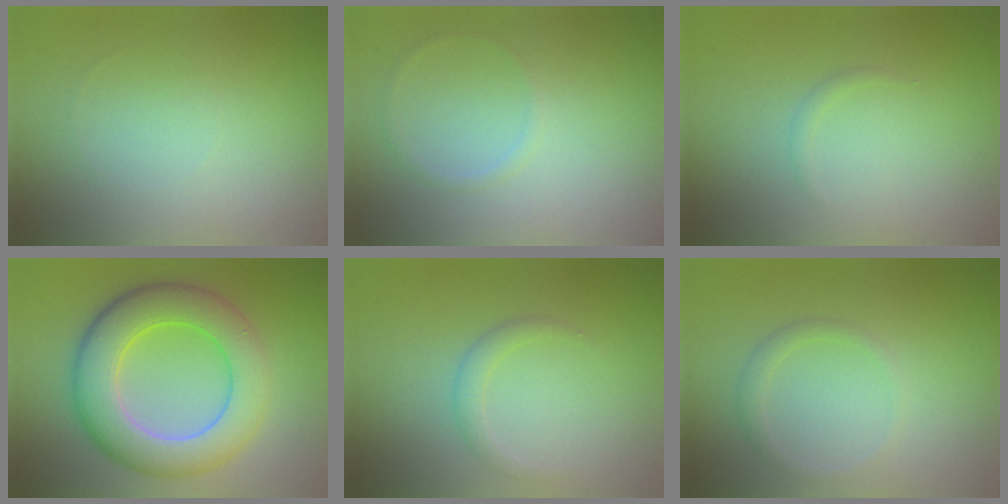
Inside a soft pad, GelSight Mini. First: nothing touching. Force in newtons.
{"total": 0.6, "press": 0.6, "slide": 0.1}
{"total": 0.5, "press": 0.5, "slide": 0.1}
{"total": 8.6, "press": 8.6, "slide": 0.6}
{"total": 1.4, "press": 1.4, "slide": 0.1}
{"total": 1.2, "press": 1.1, "slide": 0.1}